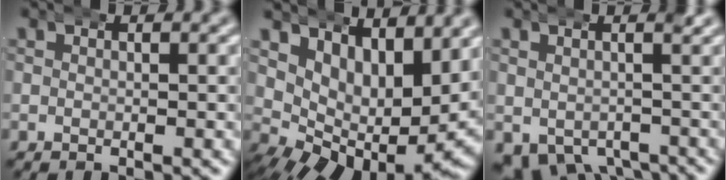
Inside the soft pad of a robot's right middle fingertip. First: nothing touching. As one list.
[{"total": 8.8, "force": [0.6, 5.4, 6.8], "torque": [-0.120, -0.037, 0.024]}, {"total": 6.8, "force": [-4.8, 3.7, 3.1], "torque": [-0.047, -0.032, -0.058]}]